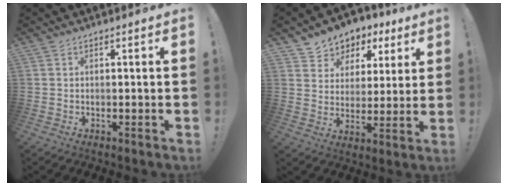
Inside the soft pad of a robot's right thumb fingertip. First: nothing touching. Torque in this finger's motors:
{"motor_torque": [0.13, 0.19, 0.01, 0.28, 0.02]}